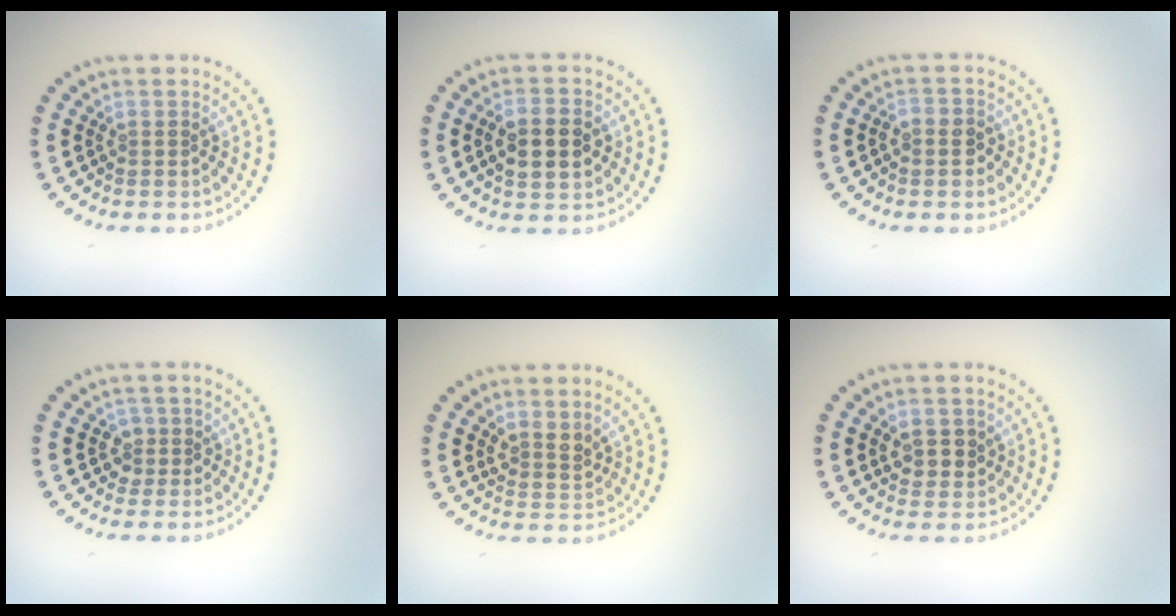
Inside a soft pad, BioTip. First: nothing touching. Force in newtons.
{"total": 4.6, "press": 4.6, "slide": 0.1}
{"total": 1.8, "press": 1.7, "slide": 0.5}
{"total": 1.4, "press": 1.2, "slide": 0.6}
{"total": 2.0, "press": 1.7, "slide": 1.1}
{"total": 2.3, "press": 2.1, "slide": 0.8}